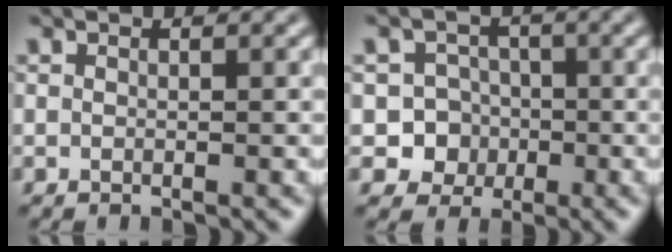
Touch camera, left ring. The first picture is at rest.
{"total": 5.8, "force": [-1.9, 5.4, 1.1], "torque": [0.005, 0.009, -0.052]}